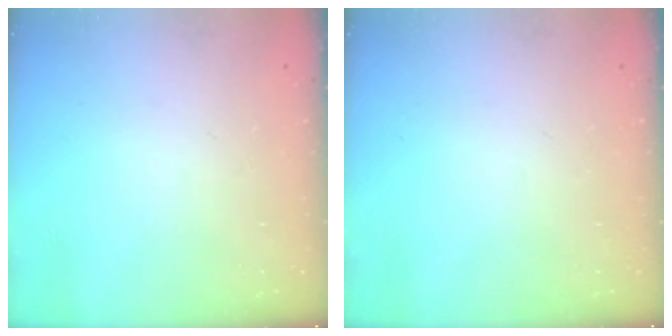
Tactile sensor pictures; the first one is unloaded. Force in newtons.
{"total": 0.0}